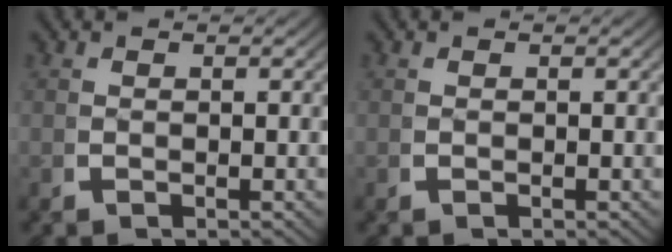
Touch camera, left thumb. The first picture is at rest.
{"total": 0.0}